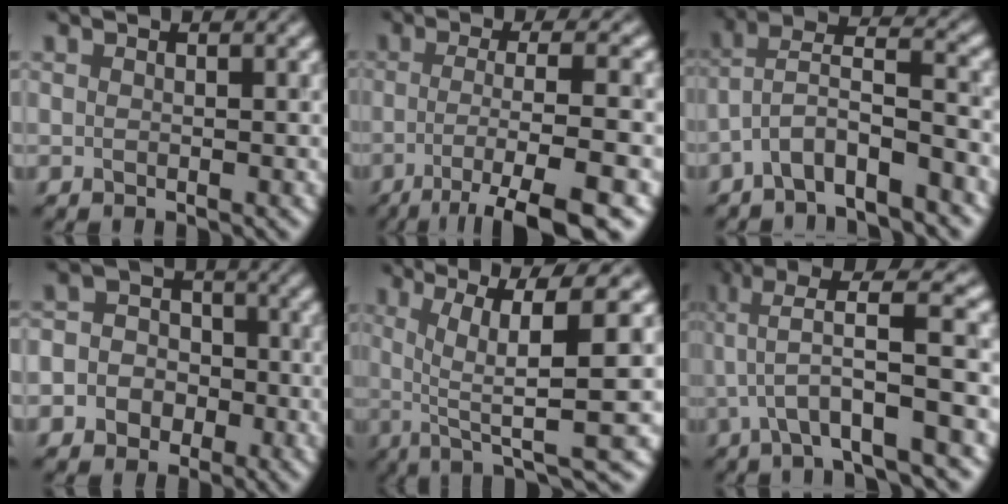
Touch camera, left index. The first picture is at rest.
{"total": 8.3, "force": [-3.6, 1.4, 7.4], "torque": [-0.100, 0.009, -0.049]}
{"total": 5.3, "force": [-3.7, 1.1, 3.6], "torque": [-0.069, 0.021, -0.062]}
{"total": 5.0, "force": [-2.1, 4.5, 1.0], "torque": [-0.002, 0.017, -0.044]}
{"total": 9.1, "force": [0.6, 1.5, 9.0], "torque": [-0.122, 0.019, 0.020]}
{"total": 7.9, "force": [0.0, 1.1, 7.8], "torque": [-0.125, 0.035, 0.010]}